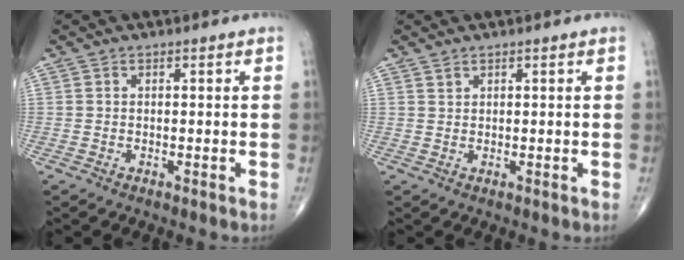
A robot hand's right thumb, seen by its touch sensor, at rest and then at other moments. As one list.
[{"total": 0.7, "force": [0.7, 0.2, 0.2], "torque": [0.001, -0.005, 0.013]}]